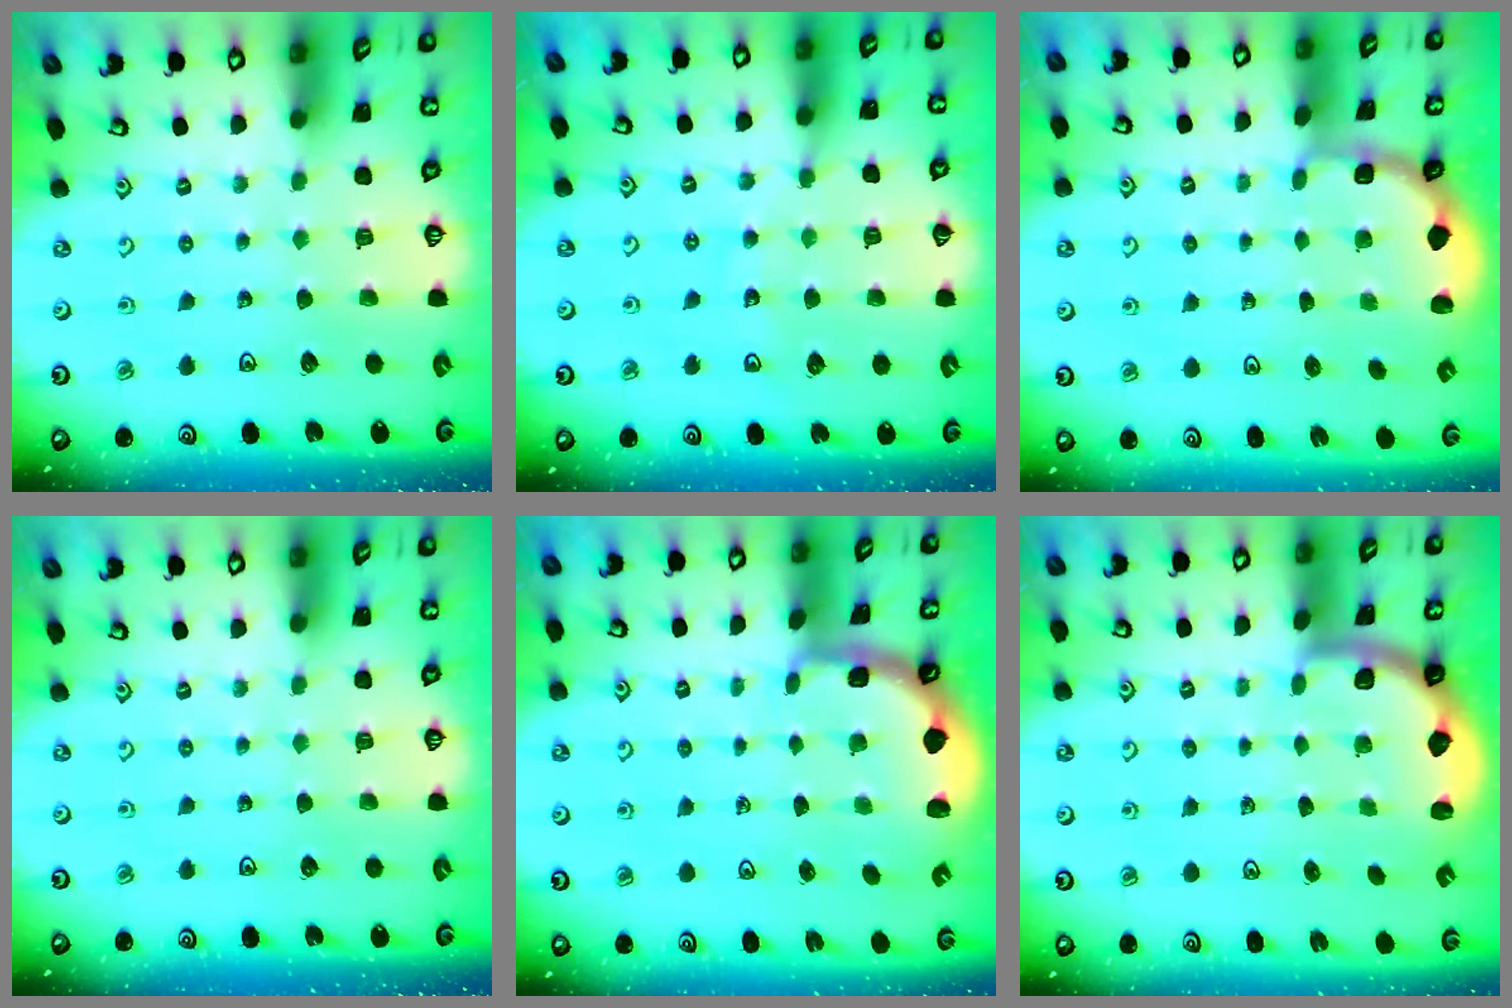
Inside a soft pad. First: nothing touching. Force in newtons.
{"total": 9.5, "press": 8.9, "slide": 3.4}
{"total": 1.8, "press": 1.6, "slide": 0.7}
{"total": 0.0}
{"total": 2.0, "press": 1.8, "slide": 0.9}
{"total": 1.9, "press": 1.8, "slide": 0.5}